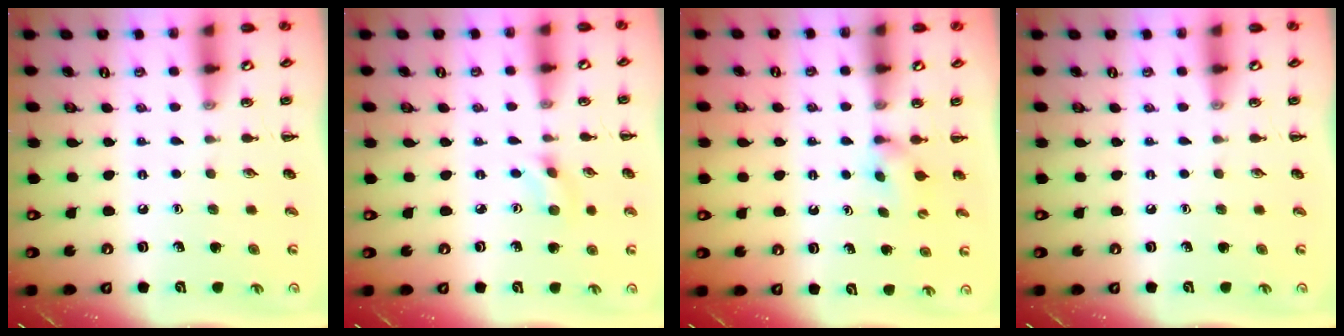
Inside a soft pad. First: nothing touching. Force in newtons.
{"total": 2.3, "press": 2.1, "slide": 0.9}
{"total": 3.4, "press": 3.2, "slide": 1.2}
{"total": 0.0}